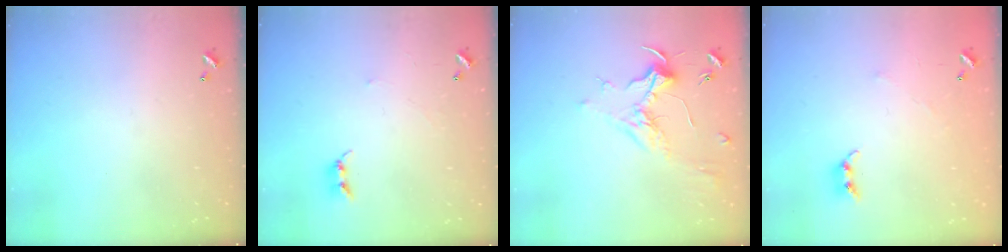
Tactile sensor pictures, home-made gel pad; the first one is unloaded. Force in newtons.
{"total": 2.4, "press": 2.4, "slide": 0.2}
{"total": 2.0, "press": 1.9, "slide": 0.7}
{"total": 4.8, "press": 4.8, "slide": 0.8}